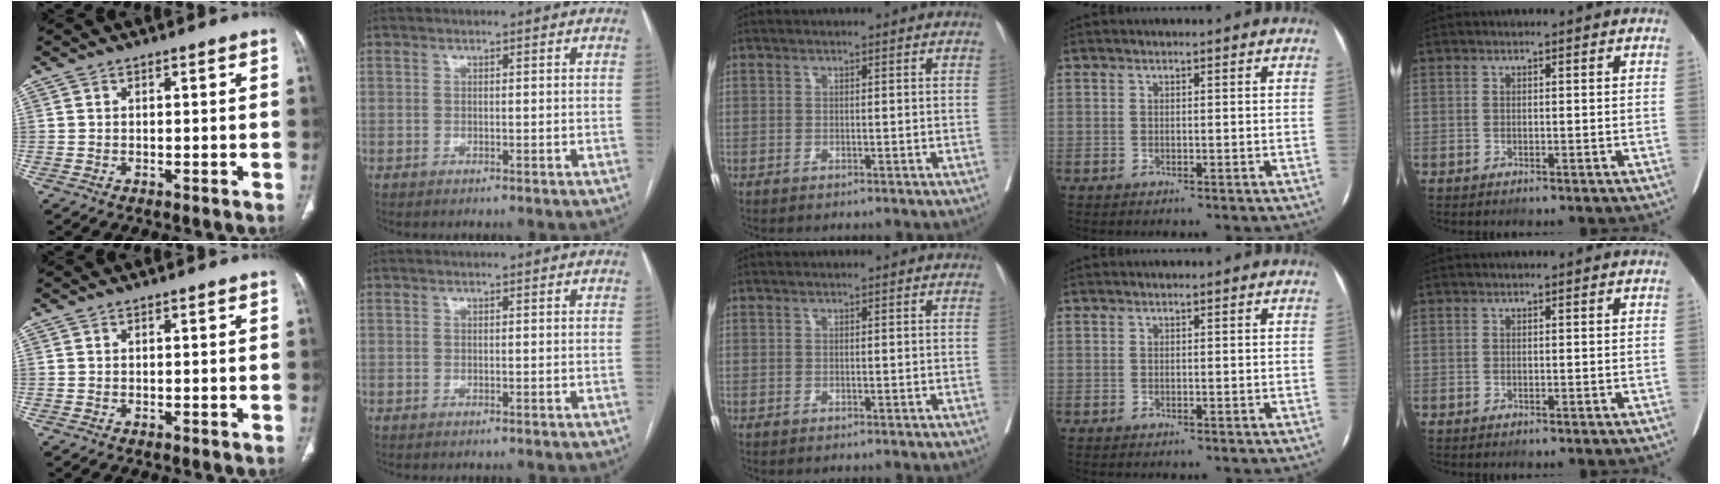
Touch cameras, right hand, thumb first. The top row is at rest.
{}